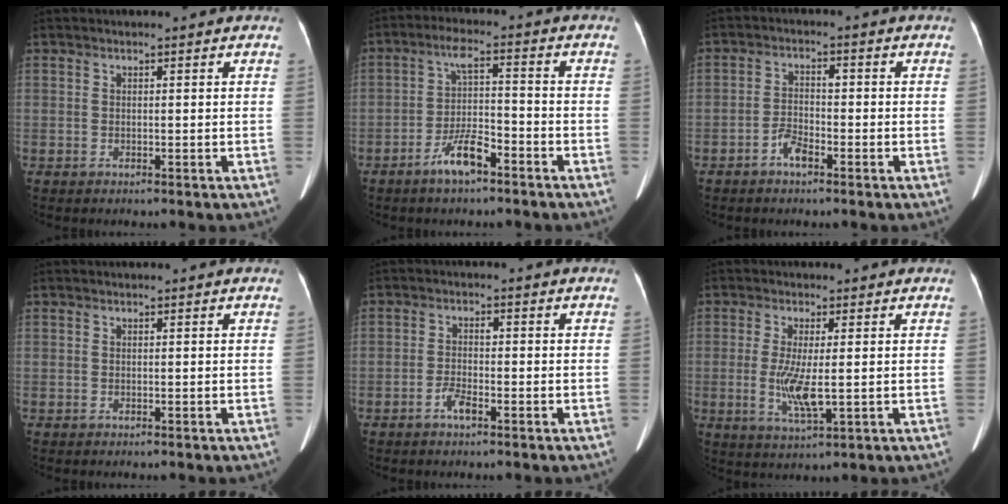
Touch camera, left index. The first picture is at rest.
{"total": 6.7, "force": [-4.4, 1.4, 4.9], "torque": [-0.100, 0.000, -0.079]}
{"total": 3.6, "force": [-2.3, 1.5, 2.3], "torque": [-0.049, 0.009, -0.044]}
{"total": 0.0}
{"total": 3.0, "force": [-1.8, 1.0, 2.1], "torque": [-0.043, 0.003, -0.036]}
{"total": 6.1, "force": [-0.5, 1.3, 5.9], "torque": [-0.126, -0.015, -0.008]}